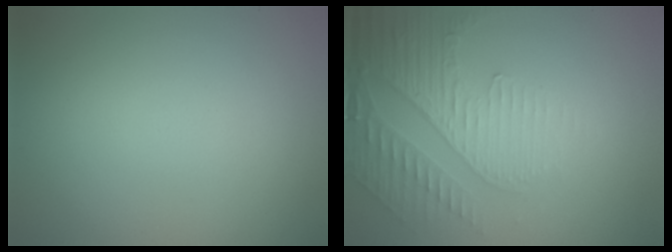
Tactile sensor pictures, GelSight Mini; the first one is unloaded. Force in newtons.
{"total": 5.1, "press": 3.3, "slide": 3.9}